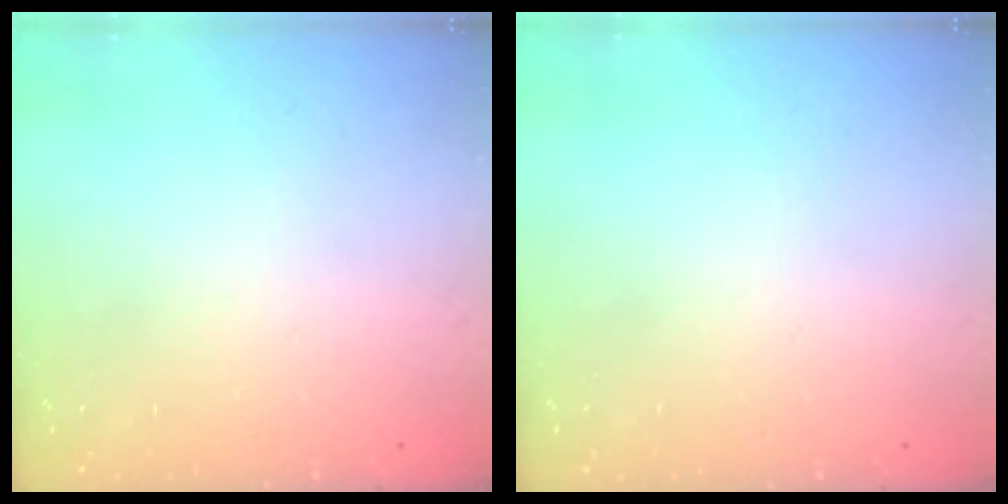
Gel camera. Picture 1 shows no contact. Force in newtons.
{"total": 0.0}